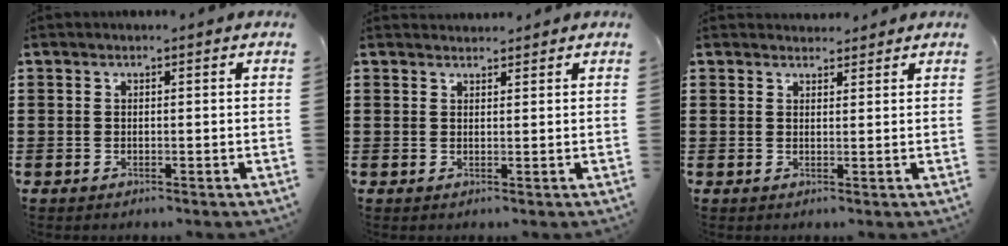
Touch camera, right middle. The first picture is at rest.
{"total": 1.6, "force": [1.5, 0.4, -0.1], "torque": [-0.003, 0.002, 0.030]}
{"total": 1.9, "force": [1.9, 0.5, -0.1], "torque": [0.005, 0.000, 0.035]}